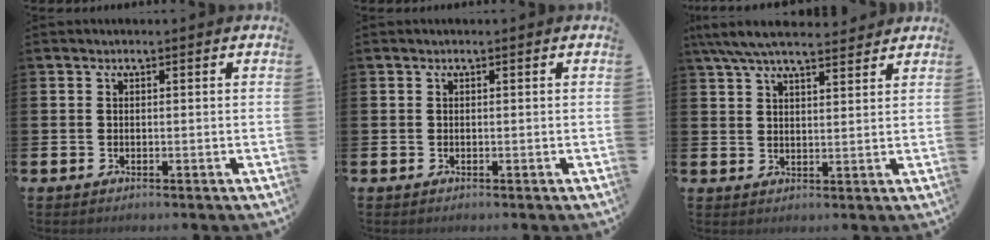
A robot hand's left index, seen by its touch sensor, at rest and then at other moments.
{"total": 0.0}
{"total": 6.5, "force": [5.9, 1.2, 2.3], "torque": [-0.059, -0.019, 0.108]}